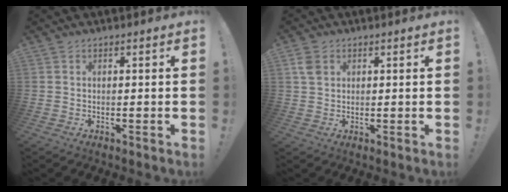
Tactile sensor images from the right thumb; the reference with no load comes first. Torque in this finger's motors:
{"motor_torque": [0.00, 0.00, 0.16, -0.05, 0.00]}